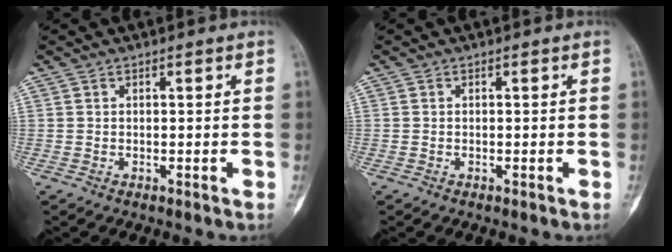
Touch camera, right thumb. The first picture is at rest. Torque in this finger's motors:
{"motor_torque": [0.00, 0.00, 0.07, 0.00, 0.01]}